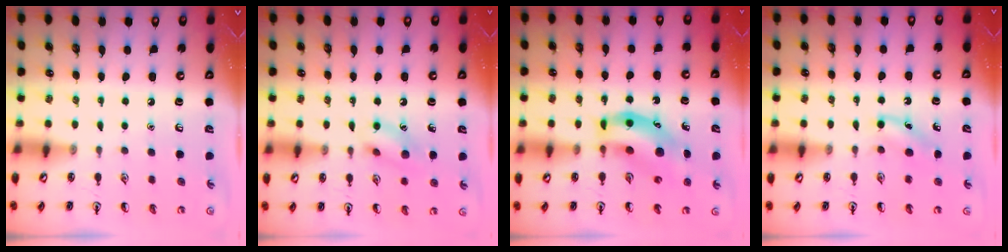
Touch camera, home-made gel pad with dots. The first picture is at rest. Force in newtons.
{"total": 9.8, "press": 9.7, "slide": 1.4}
{"total": 11.3, "press": 10.9, "slide": 3.1}
{"total": 4.4, "press": 4.0, "slide": 1.7}